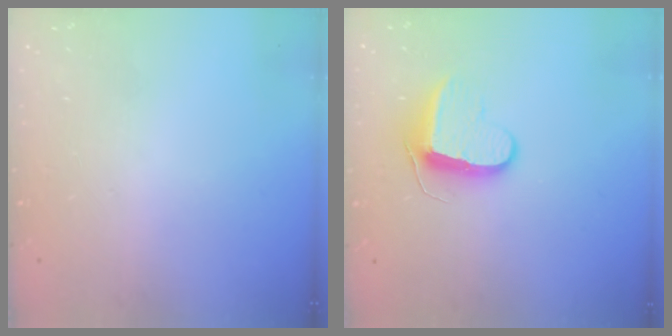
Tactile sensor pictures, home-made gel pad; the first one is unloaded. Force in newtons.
{"total": 9.9, "press": 9.9, "slide": 0.2}